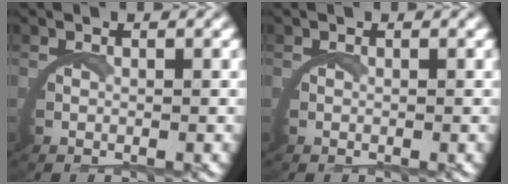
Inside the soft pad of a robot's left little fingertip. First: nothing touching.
{"total": 0.0}